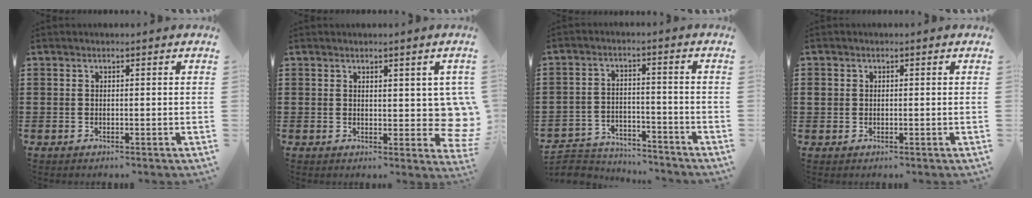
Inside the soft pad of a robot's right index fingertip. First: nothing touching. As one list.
[{"total": 5.5, "force": [1.8, 3.0, 4.2], "torque": [-0.043, -0.007, 0.030]}, {"total": 4.4, "force": [-4.4, 0.7, 0.2], "torque": [-0.018, 0.005, -0.094]}, {"total": 1.1, "force": [0.1, 1.0, 0.4], "torque": [-0.012, 0.006, 0.000]}]